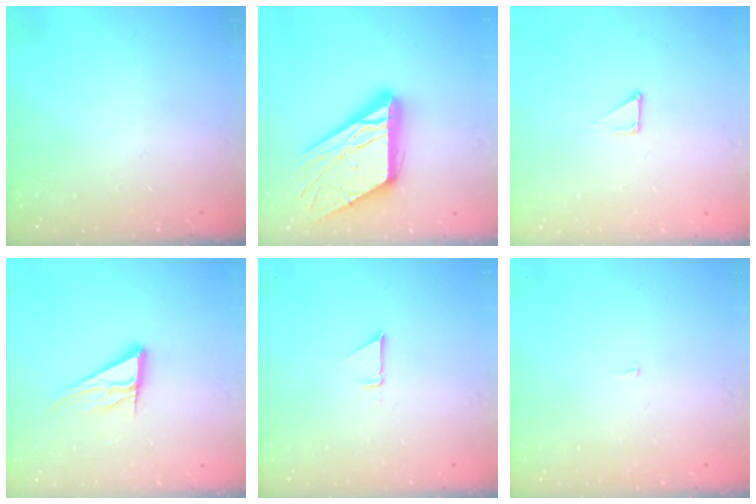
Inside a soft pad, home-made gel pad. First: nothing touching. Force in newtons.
{"total": 20.3, "press": 20.2, "slide": 2.2}
{"total": 2.7, "press": 2.7, "slide": 0.3}
{"total": 11.5, "press": 11.4, "slide": 1.9}
{"total": 2.5, "press": 2.5, "slide": 0.1}
{"total": 2.2, "press": 2.2, "slide": 0.1}